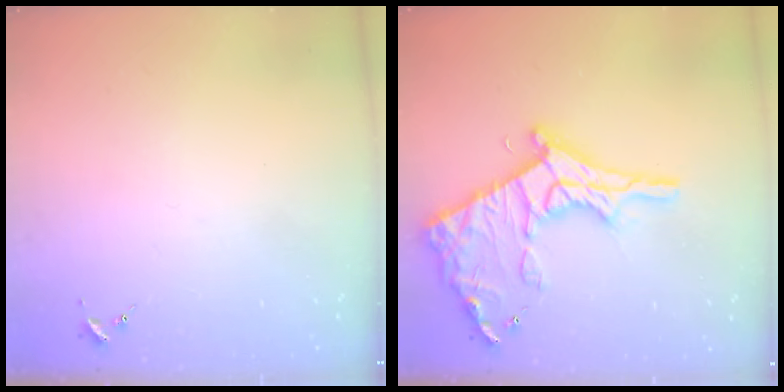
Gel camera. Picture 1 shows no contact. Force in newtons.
{"total": 21.0, "press": 20.9, "slide": 1.8}